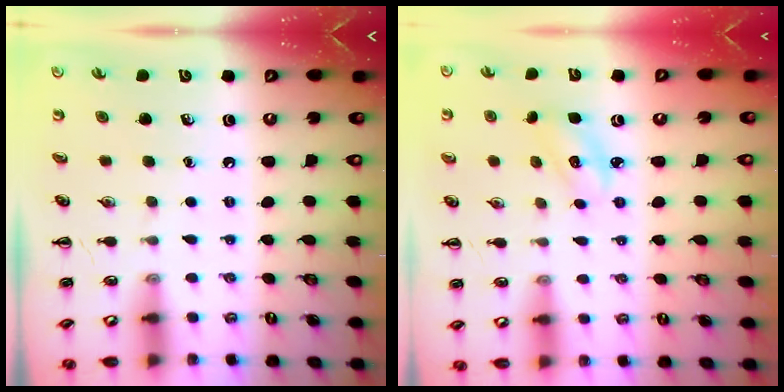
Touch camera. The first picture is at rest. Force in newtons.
{"total": 2.8, "press": 2.7, "slide": 0.7}